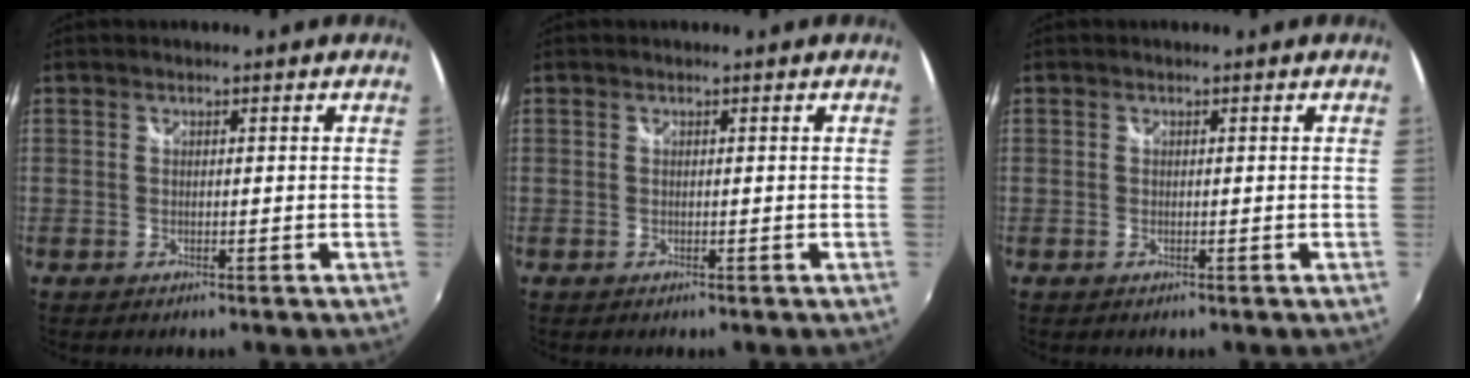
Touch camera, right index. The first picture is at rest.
{"total": 0.0}
{"total": 0.0}